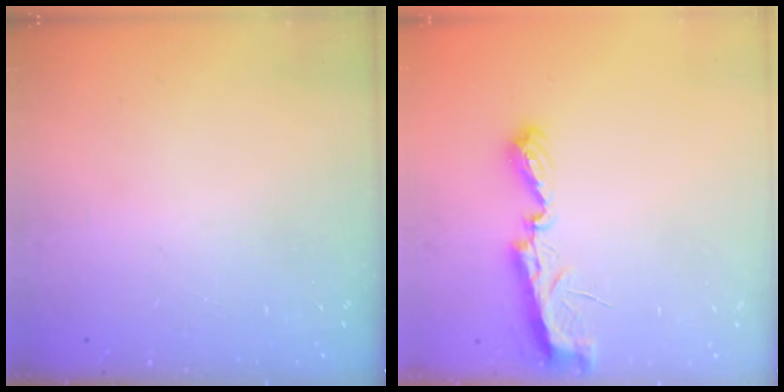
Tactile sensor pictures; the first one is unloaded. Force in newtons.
{"total": 7.2, "press": 7.2, "slide": 0.1}